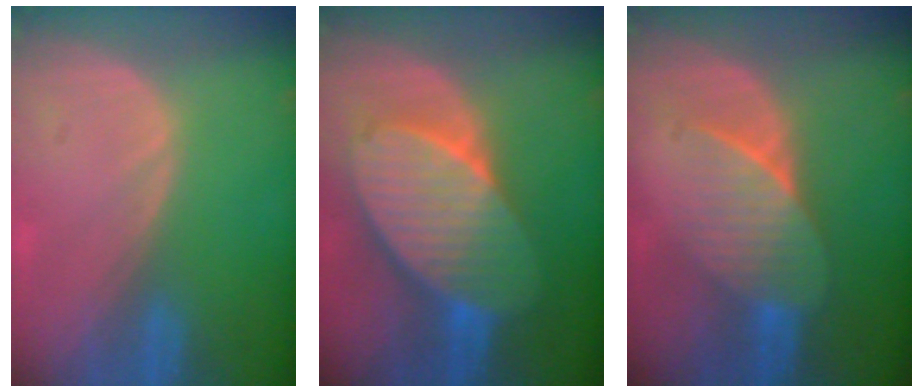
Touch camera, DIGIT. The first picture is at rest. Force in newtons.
{"total": 11.0, "press": 11.0, "slide": 0.7}
{"total": 7.2, "press": 6.7, "slide": 2.5}